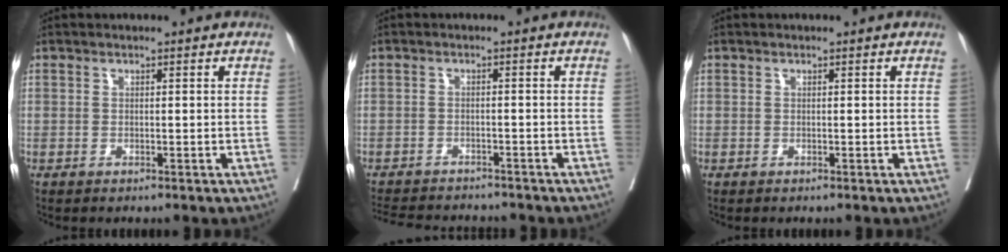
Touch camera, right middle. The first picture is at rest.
{"total": 10.9, "force": [-10.1, 2.3, 3.3], "torque": [-0.062, -0.002, -0.139]}
{"total": 0.0}